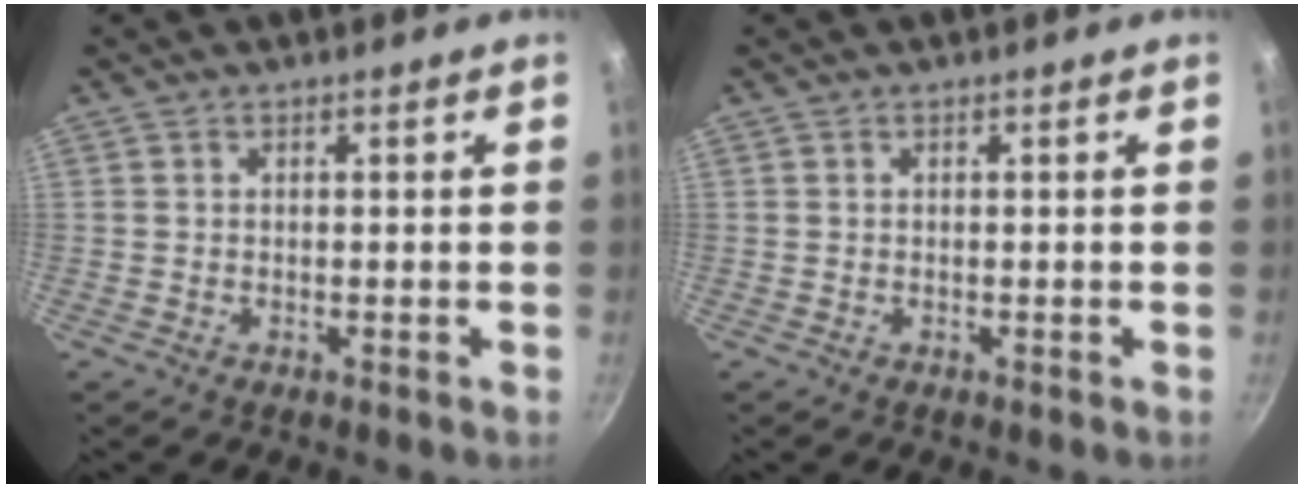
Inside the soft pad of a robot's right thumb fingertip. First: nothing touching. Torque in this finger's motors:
{"motor_torque": [0.01, 0.01, 0.11, 0.00, 0.00]}